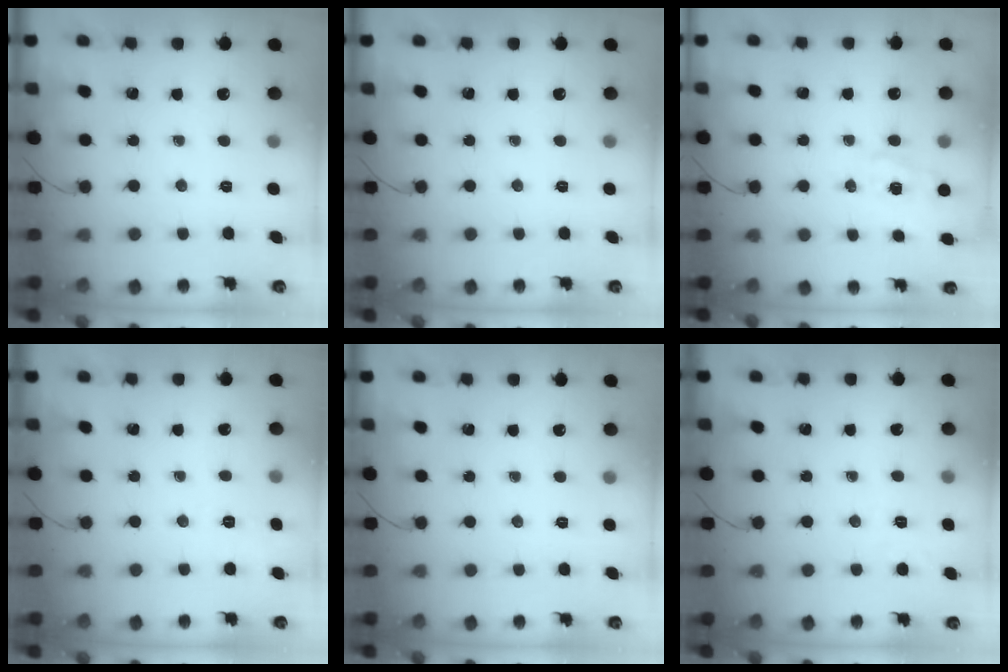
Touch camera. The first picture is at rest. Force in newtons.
{"total": 0.0}
{"total": 2.3, "press": 2.1, "slide": 1.0}
{"total": 1.9, "press": 0.2, "slide": 1.9}
{"total": 0.0}
{"total": 3.0, "press": 2.3, "slide": 1.9}